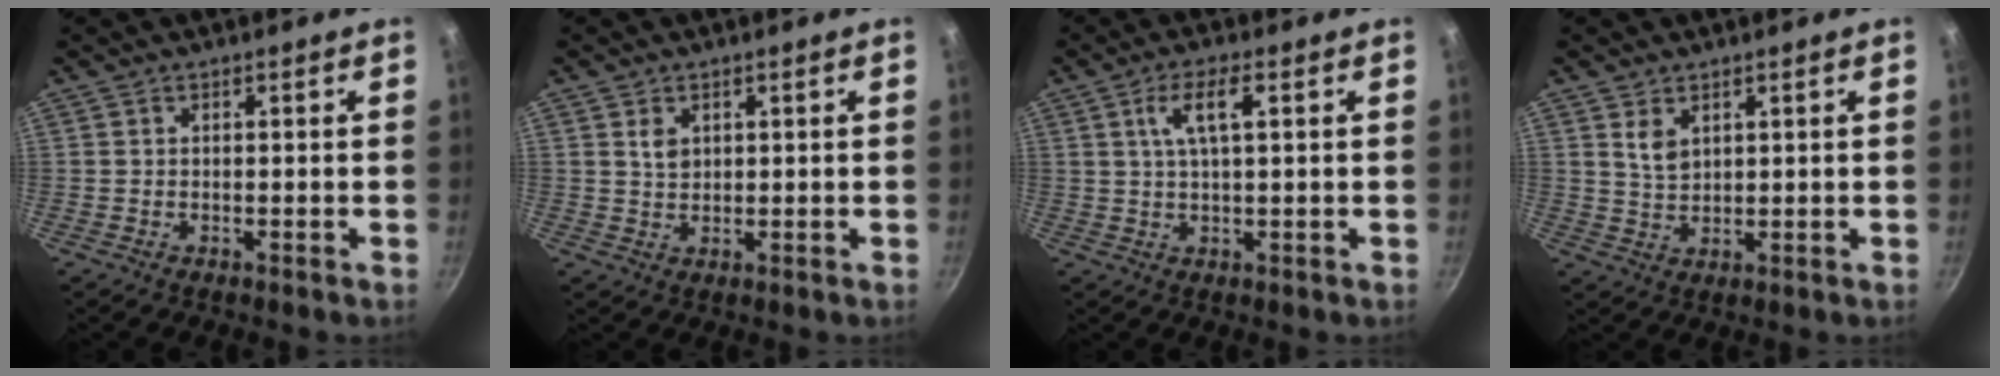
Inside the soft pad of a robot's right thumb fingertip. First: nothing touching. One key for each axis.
{"total": 2.7, "fx": 1.1, "fy": 1.9, "fz": 1.6, "tx": -0.022, "ty": -0.003, "tz": 0.023}
{"total": 6.0, "fx": 2.0, "fy": 1.7, "fz": 5.4, "tx": -0.106, "ty": 0.007, "tz": 0.036}
{"total": 3.9, "fx": 1.9, "fy": 2.3, "fz": 2.4, "tx": -0.041, "ty": -0.013, "tz": 0.042}